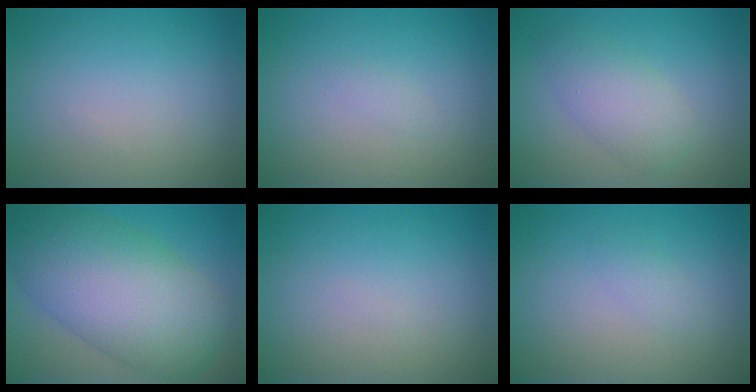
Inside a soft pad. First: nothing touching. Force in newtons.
{"total": 0.6, "press": 0.6, "slide": 0.0}
{"total": 3.3, "press": 3.3, "slide": 0.1}
{"total": 11.3, "press": 11.3, "slide": 0.4}
{"total": 0.0}
{"total": 1.0, "press": 1.0, "slide": 0.0}